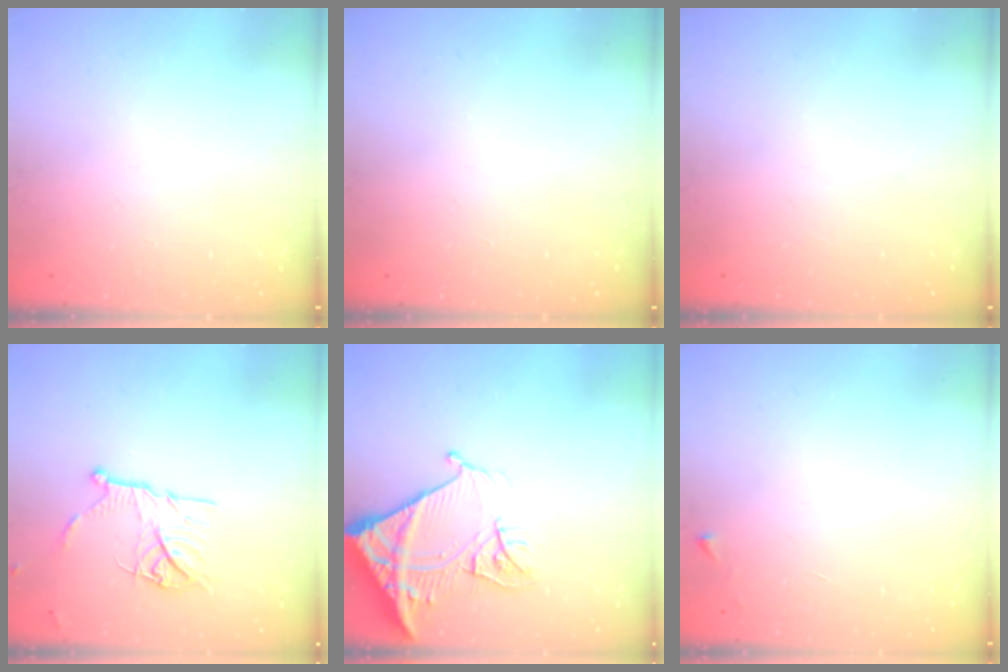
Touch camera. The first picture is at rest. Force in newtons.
{"total": 0.0}
{"total": 0.0}
{"total": 12.8, "press": 12.8, "slide": 1.1}
{"total": 15.3, "press": 15.2, "slide": 1.7}
{"total": 2.6, "press": 2.6, "slide": 0.3}